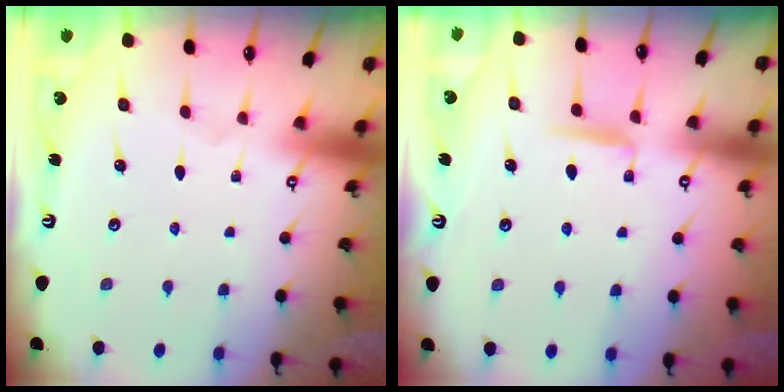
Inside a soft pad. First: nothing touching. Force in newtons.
{"total": 6.6, "press": 6.6, "slide": 0.7}